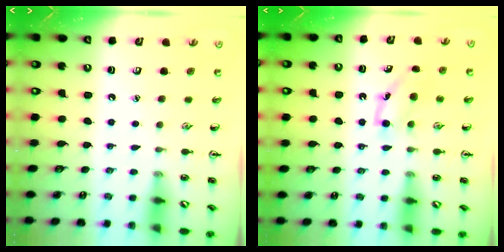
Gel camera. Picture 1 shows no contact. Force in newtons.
{"total": 5.2, "press": 5.0, "slide": 1.2}